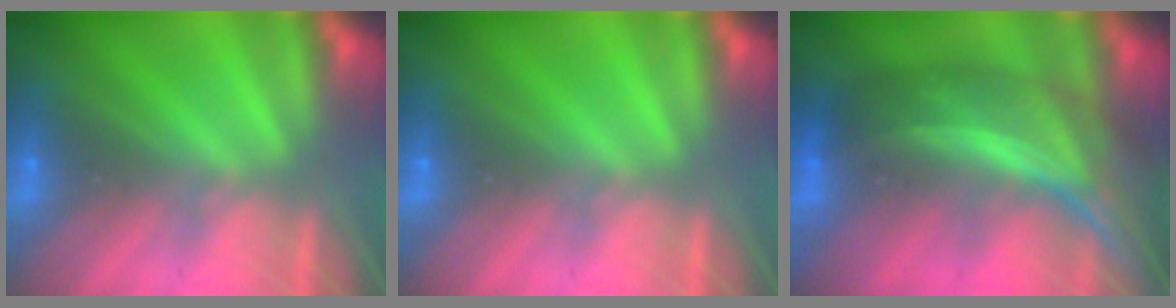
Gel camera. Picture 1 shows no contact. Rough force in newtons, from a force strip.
{"total": 0.0}
{"total": 7.2}